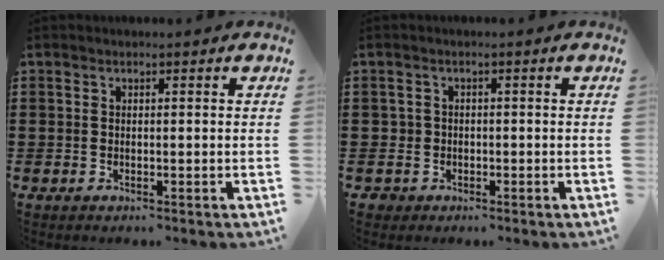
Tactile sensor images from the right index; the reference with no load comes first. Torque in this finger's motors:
{"motor_torque": [-0.95, 1.19, -0.01, -0.01]}